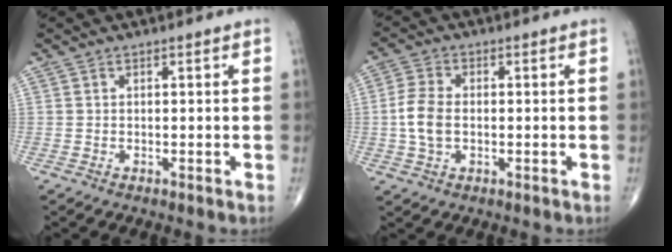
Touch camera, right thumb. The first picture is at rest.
{"total": 6.2, "force": [-0.5, 3.8, 4.8], "torque": [-0.106, 0.011, -0.012]}